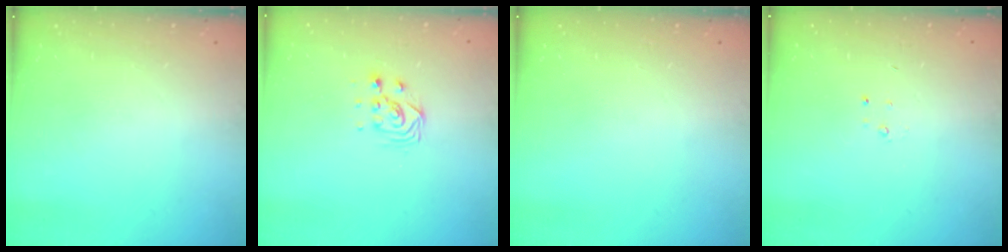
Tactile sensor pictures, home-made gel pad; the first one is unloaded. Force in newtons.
{"total": 4.3, "press": 4.2, "slide": 0.3}
{"total": 0.0}
{"total": 2.3, "press": 2.3, "slide": 0.3}